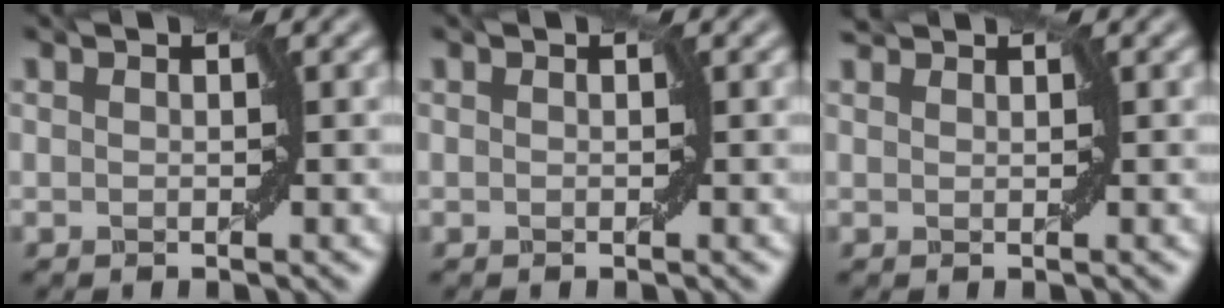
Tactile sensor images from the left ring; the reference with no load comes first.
{"total": 0.0}
{"total": 0.9, "force": [0.9, 0.1, 0.1], "torque": [-0.006, 0.001, 0.016]}